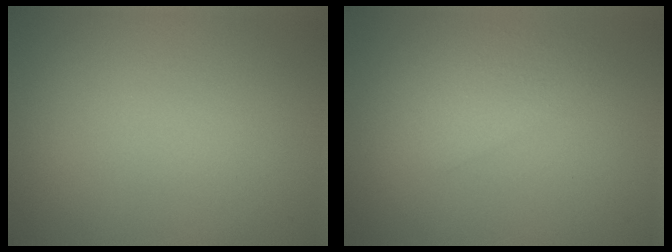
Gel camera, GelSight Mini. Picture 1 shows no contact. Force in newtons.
{"total": 2.3, "press": 2.3, "slide": 0.1}